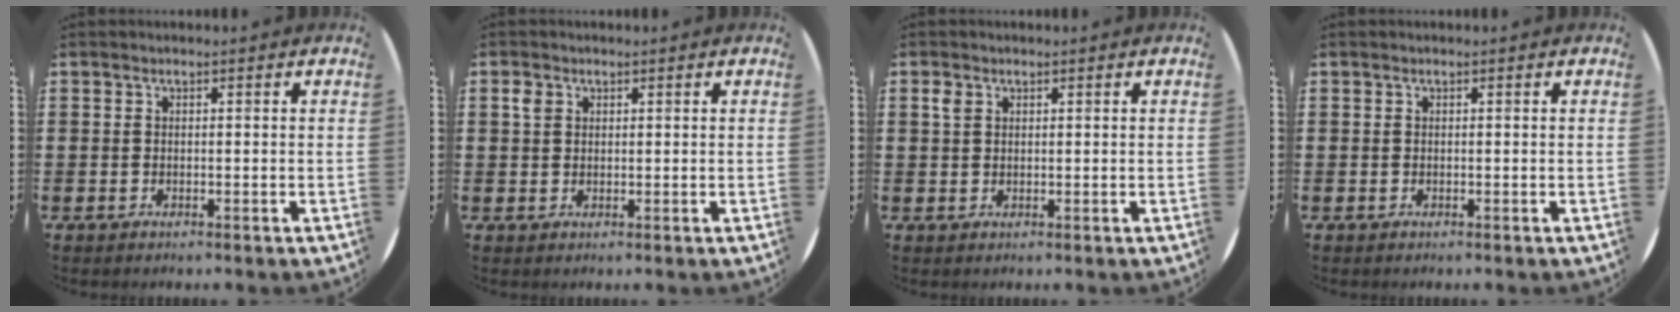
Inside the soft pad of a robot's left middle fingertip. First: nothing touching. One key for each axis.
{"total": 1.6, "fx": 0.9, "fy": 1.2, "fz": 0.5, "tx": -0.004, "ty": 0.002, "tz": 0.016}
{"total": 1.5, "fx": 0.8, "fy": 1.0, "fz": 0.6, "tx": -0.005, "ty": 0.001, "tz": 0.014}
{"total": 0.0}